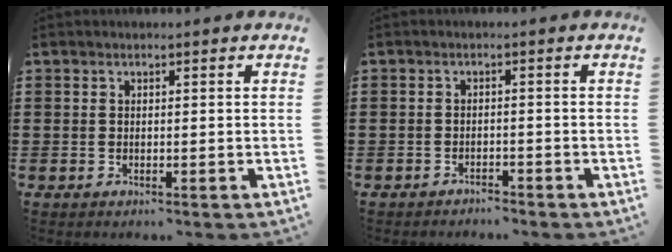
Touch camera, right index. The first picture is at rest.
{"total": 1.6, "force": [-1.6, 0.2, 0.0], "torque": [-0.005, 0.001, -0.035]}